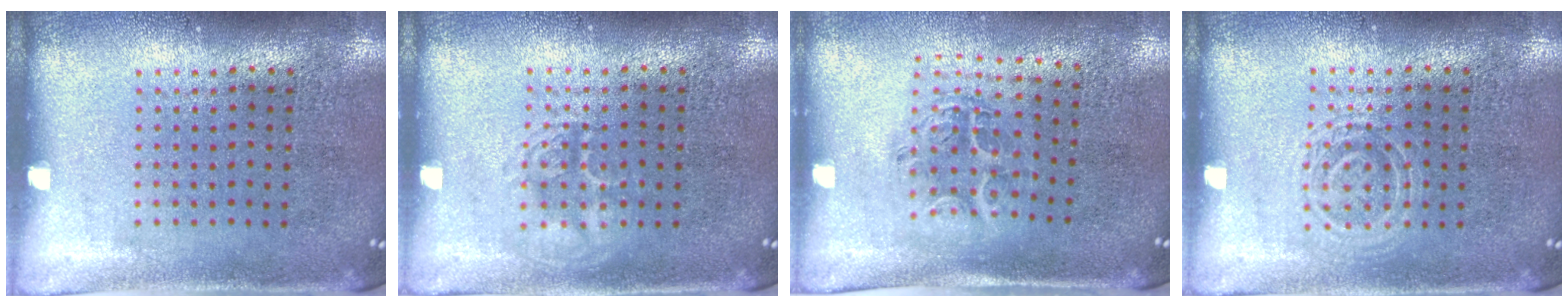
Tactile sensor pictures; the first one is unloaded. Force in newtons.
{"total": 1.8, "press": 1.7, "slide": 0.2}
{"total": 1.1, "press": 1.1, "slide": 0.2}
{"total": 1.7, "press": 1.7, "slide": 0.4}